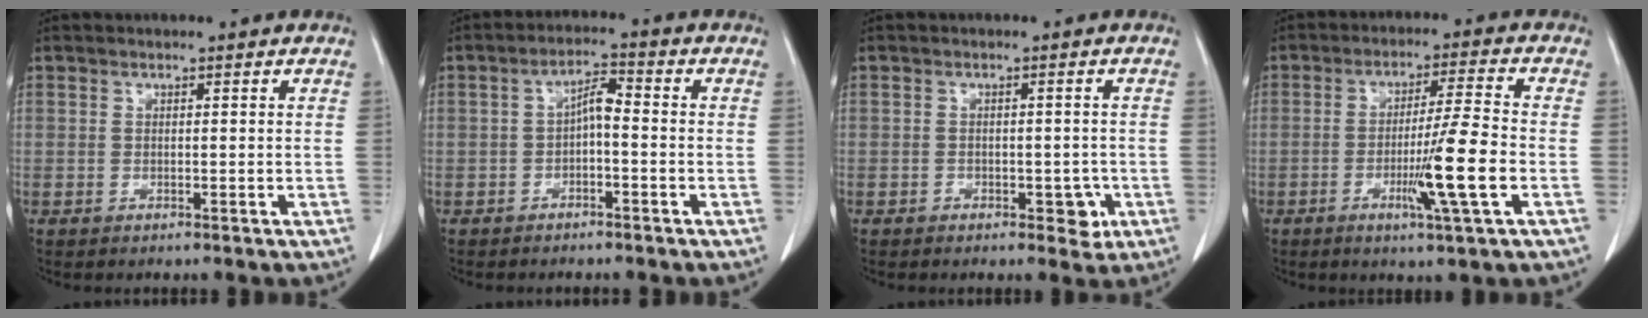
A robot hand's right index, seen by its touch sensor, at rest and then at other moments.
{"total": 3.7, "force": [-0.6, 1.2, 3.5], "torque": [-0.061, 0.015, -0.011]}
{"total": 3.2, "force": [-1.4, 2.0, 2.1], "torque": [-0.015, 0.005, -0.015]}
{"total": 9.7, "force": [-2.8, -1.0, 9.2], "torque": [-0.161, -0.014, -0.050]}